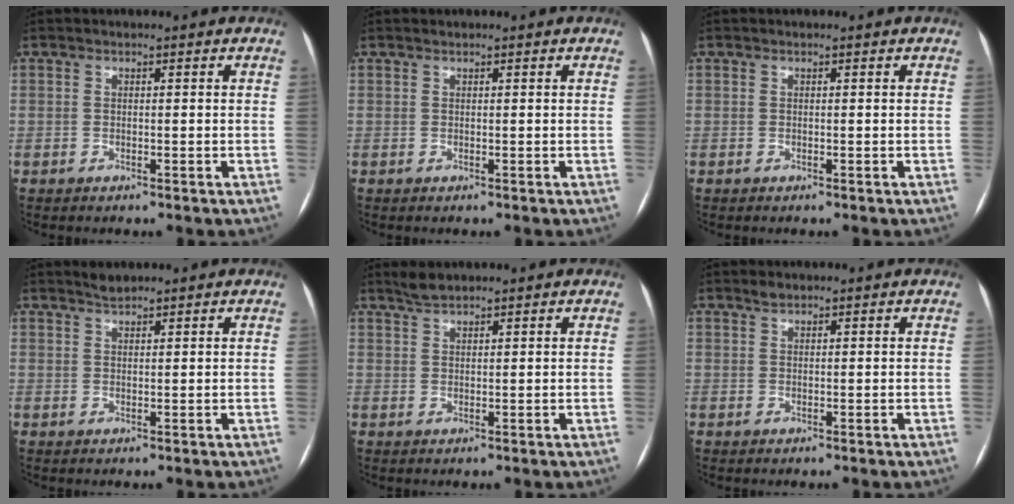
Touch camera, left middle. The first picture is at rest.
{"total": 0.0}
{"total": 0.0}
{"total": 1.7, "force": [1.6, 0.3, 0.5], "torque": [-0.014, 0.005, 0.032]}
{"total": 2.4, "force": [2.2, 0.3, 0.8], "torque": [-0.023, 0.010, 0.045]}
{"total": 0.9, "force": [0.8, 0.3, 0.3], "torque": [-0.009, 0.003, 0.015]}